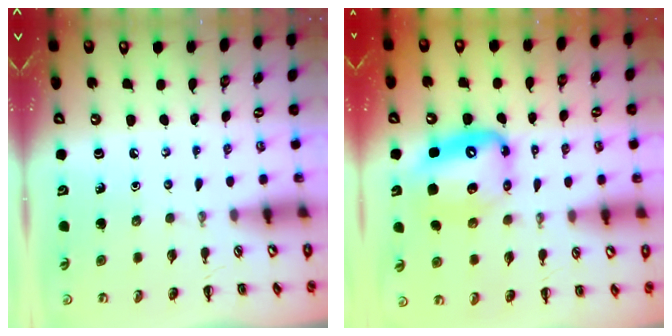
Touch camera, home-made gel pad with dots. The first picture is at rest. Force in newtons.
{"total": 10.5, "press": 10.1, "slide": 2.6}